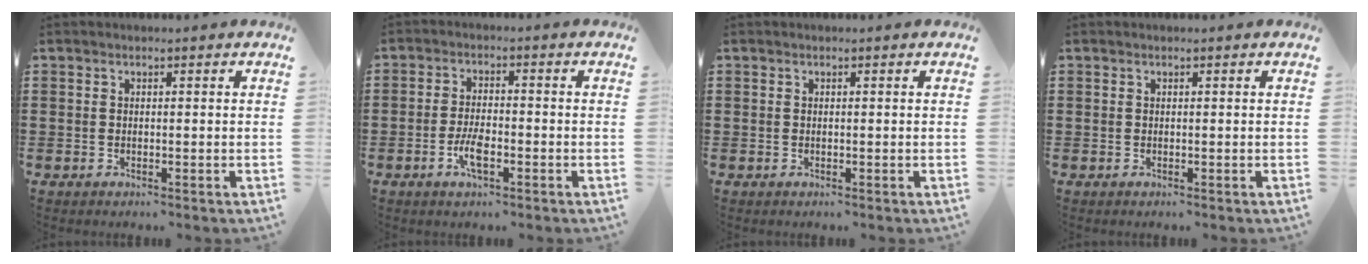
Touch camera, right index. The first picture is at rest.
{"total": 4.5, "force": [-1.9, 1.4, 3.8], "torque": [-0.086, -0.004, -0.038]}
{"total": 0.0}
{"total": 0.0}